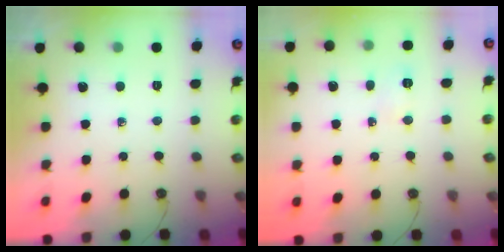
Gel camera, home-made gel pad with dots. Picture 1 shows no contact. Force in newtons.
{"total": 2.8, "press": 2.7, "slide": 0.8}